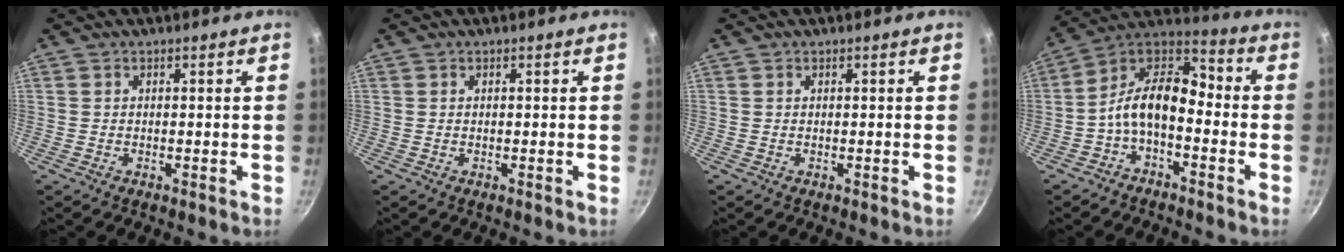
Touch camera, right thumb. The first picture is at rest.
{"total": 0.0}
{"total": 0.0}
{"total": 12.5, "force": [-3.5, 7.2, 9.6], "torque": [-0.161, 0.066, -0.085]}